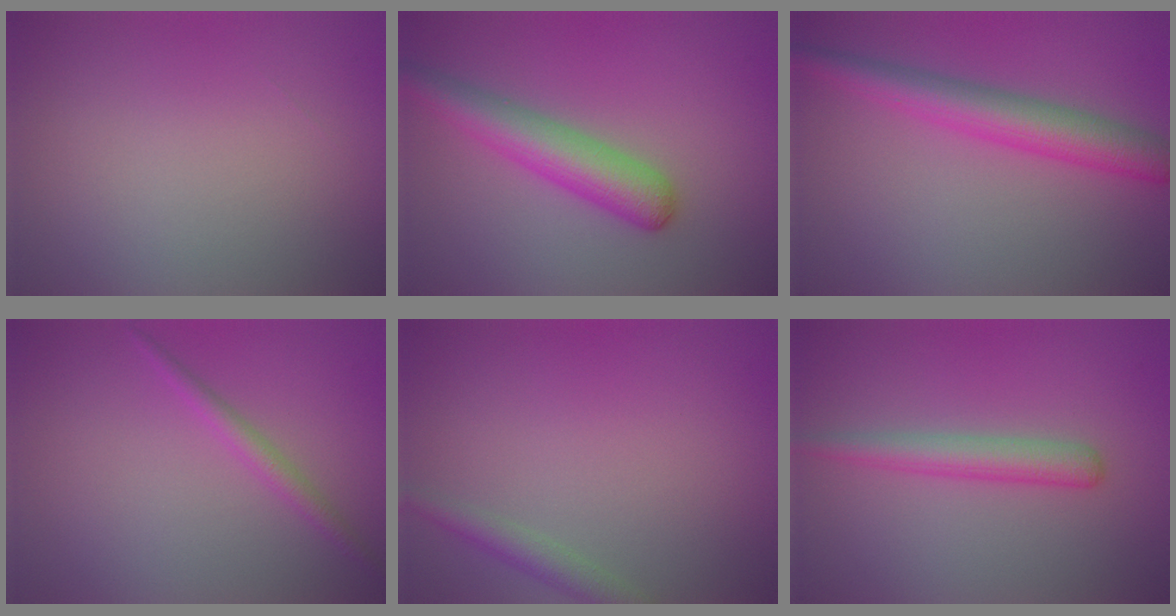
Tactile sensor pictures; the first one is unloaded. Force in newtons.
{"total": 4.8, "press": 4.8, "slide": 0.2}
{"total": 5.0, "press": 5.0, "slide": 0.1}
{"total": 1.6, "press": 1.6, "slide": 0.0}
{"total": 2.2, "press": 2.2, "slide": 0.1}
{"total": 2.8, "press": 2.8, "slide": 0.1}